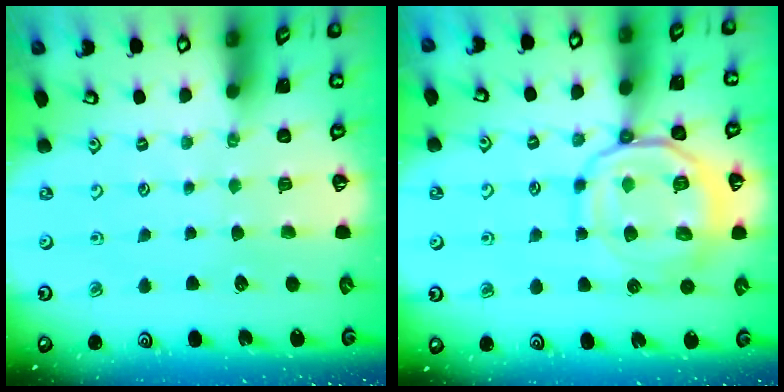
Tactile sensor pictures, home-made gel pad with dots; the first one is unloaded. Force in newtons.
{"total": 14.7, "press": 14.6, "slide": 1.5}